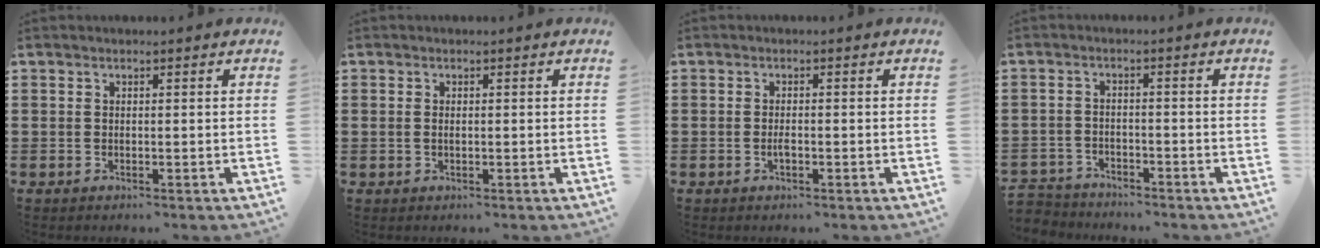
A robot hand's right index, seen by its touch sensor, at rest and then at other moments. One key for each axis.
{"total": 0.8, "fx": 0.0, "fy": 0.4, "fz": 0.7, "tx": -0.016, "ty": 0.002, "tz": -0.001}
{"total": 1.6, "fx": -0.5, "fy": 0.5, "fz": 1.4, "tx": -0.027, "ty": -0.001, "tz": -0.009}
{"total": 3.0, "fx": -3.0, "fy": 0.4, "fz": -0.3, "tx": -0.004, "ty": -0.002, "tz": -0.067}